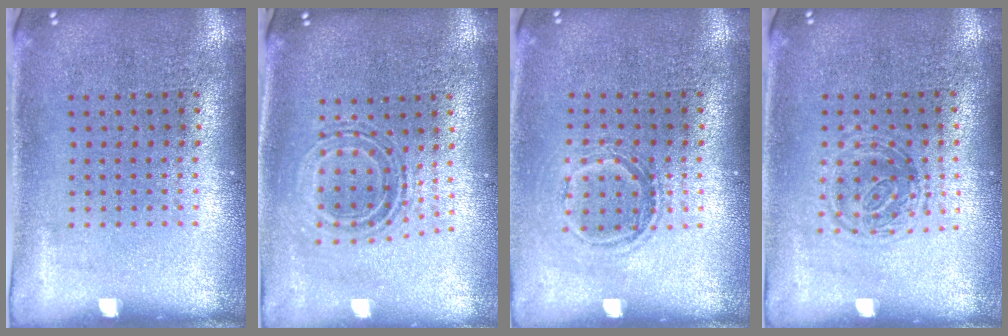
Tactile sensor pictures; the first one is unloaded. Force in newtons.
{"total": 0.7, "press": 0.7, "slide": 0.1}
{"total": 1.1, "press": 1.0, "slide": 0.6}
{"total": 1.2, "press": 1.0, "slide": 0.8}